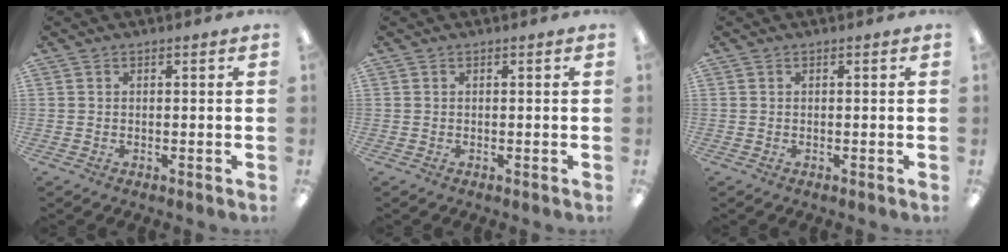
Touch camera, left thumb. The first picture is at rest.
{"total": 0.0}
{"total": 0.0}